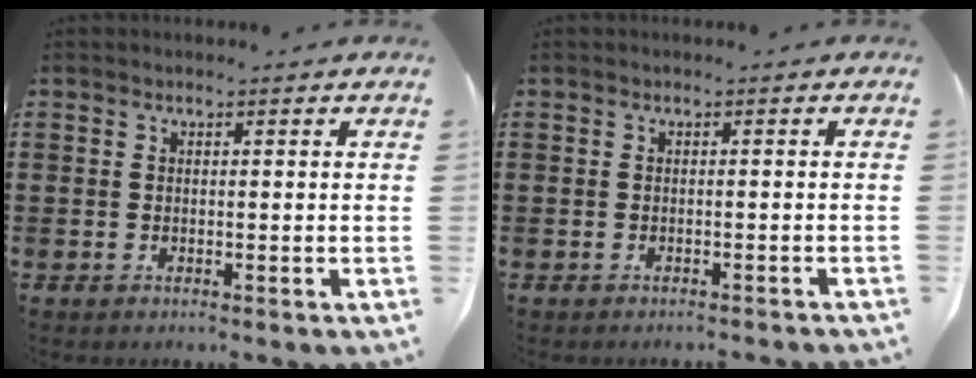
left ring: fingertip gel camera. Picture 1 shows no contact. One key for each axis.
{"total": 0.8, "fx": -0.7, "fy": -0.1, "fz": 0.3, "tx": -0.006, "ty": -0.002, "tz": -0.014}